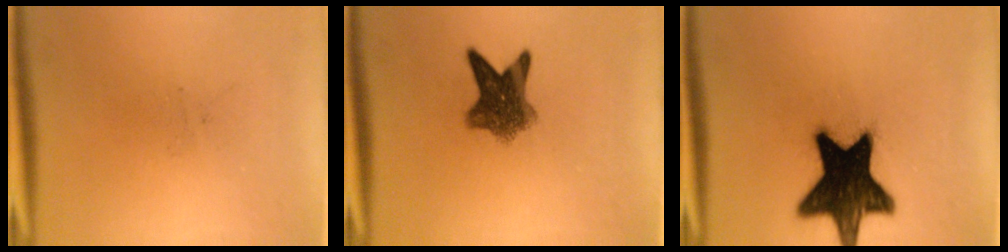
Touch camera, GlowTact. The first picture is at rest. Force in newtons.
{"total": 7.2}
{"total": 18.9}